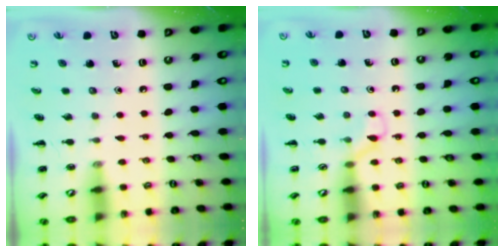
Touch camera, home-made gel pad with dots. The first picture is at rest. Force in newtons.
{"total": 4.4, "press": 4.1, "slide": 1.5}